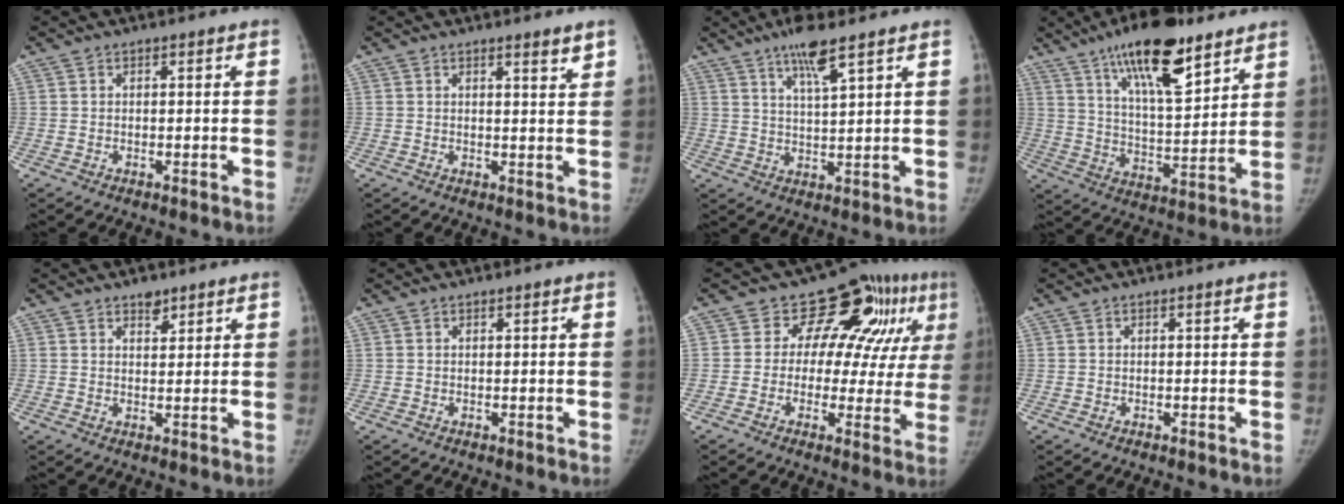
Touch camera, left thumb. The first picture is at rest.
{"total": 2.6, "force": [2.0, 0.3, 1.6], "torque": [-0.019, -0.016, 0.027]}
{"total": 7.1, "force": [4.7, 1.0, 5.2], "torque": [-0.094, -0.027, 0.087]}
{"total": 18.6, "force": [11.8, 6.1, 13.0], "torque": [-0.187, -0.058, 0.201]}
{"total": 2.8, "force": [2.1, 1.4, 1.1], "torque": [-0.003, -0.013, 0.033]}
{"total": 0.0}
{"total": 15.4, "force": [6.3, 9.2, 10.6], "torque": [-0.082, -0.002, 0.071]}
{"total": 0.0}